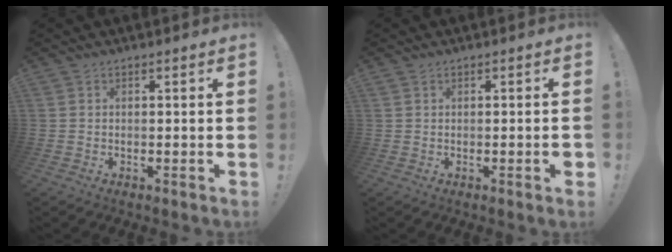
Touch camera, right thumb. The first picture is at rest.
{"total": 1.5, "force": [-0.6, 0.1, 1.4], "torque": [-0.014, -0.002, -0.011]}